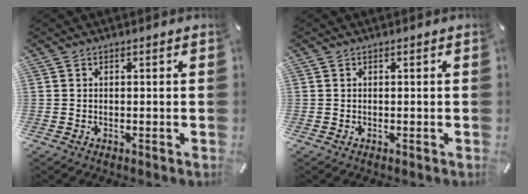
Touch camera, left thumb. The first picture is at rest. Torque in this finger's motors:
{"motor_torque": [-0.05, 0.15, -0.08, 0.00, 0.00]}